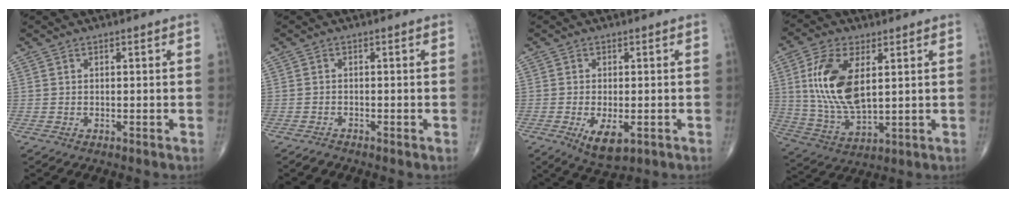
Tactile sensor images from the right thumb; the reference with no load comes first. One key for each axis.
{"total": 1.0, "fx": -0.9, "fy": 0.3, "fz": 0.1, "tx": -0.002, "ty": -0.002, "tz": -0.022}
{"total": 5.9, "fx": -2.1, "fy": 2.7, "fz": 4.9, "tx": -0.082, "ty": -0.011, "tz": -0.026}
{"total": 14.3, "fx": 3.5, "fy": 6.9, "fz": 12.0, "tx": -0.247, "ty": -0.015, "tz": 0.075}